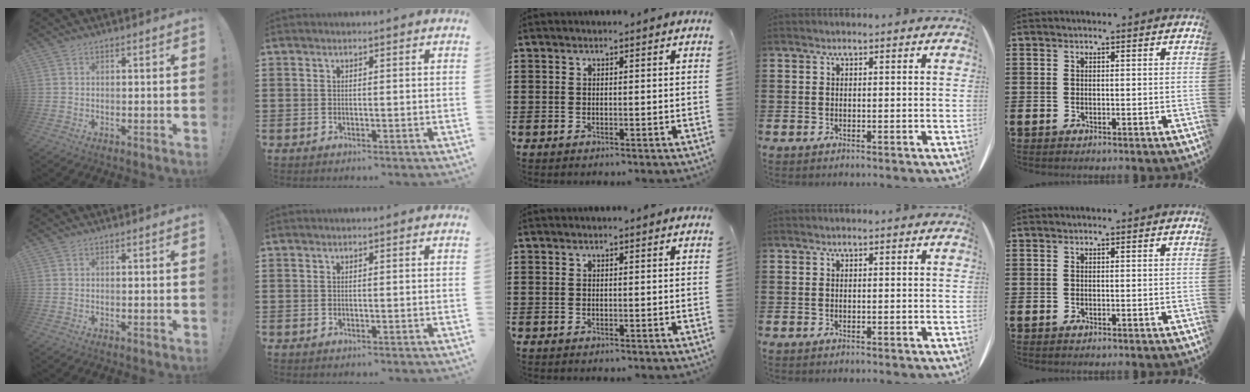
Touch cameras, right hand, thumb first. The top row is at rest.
{}